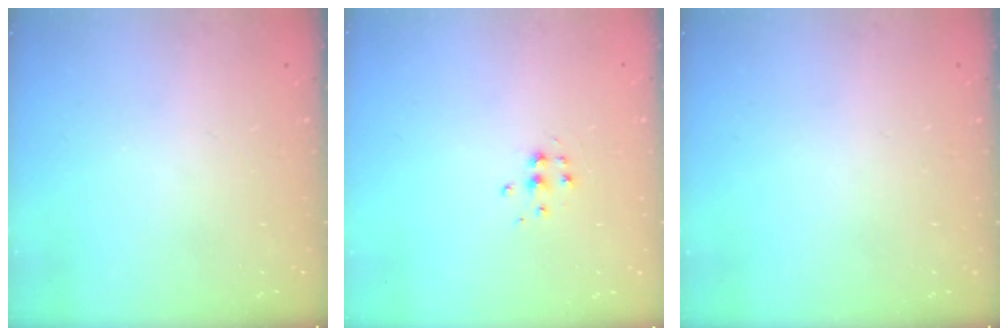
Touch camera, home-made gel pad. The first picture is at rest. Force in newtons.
{"total": 5.3, "press": 5.3, "slide": 0.5}
{"total": 0.0}